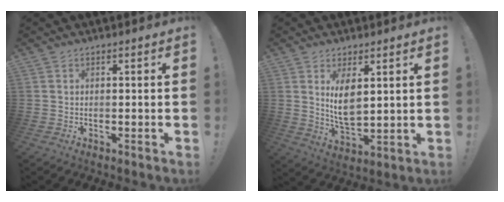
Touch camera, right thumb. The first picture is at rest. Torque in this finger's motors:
{"motor_torque": [0.92, 1.97, 1.21, 0.25, 0.04]}